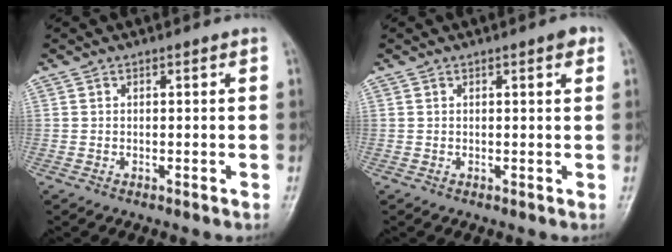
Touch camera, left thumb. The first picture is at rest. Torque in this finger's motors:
{"motor_torque": [0.00, 0.00, 0.03, -0.29, 0.03]}